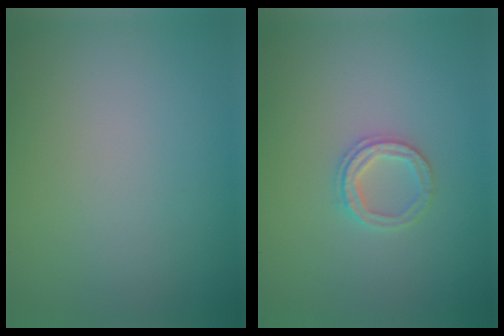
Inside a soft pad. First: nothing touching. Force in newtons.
{"total": 2.1, "press": 2.0, "slide": 0.4}